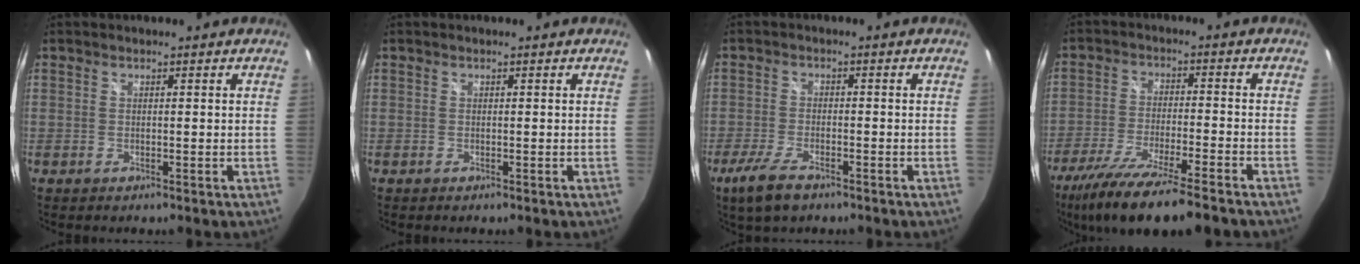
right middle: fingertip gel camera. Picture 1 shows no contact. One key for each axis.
{"total": 0.0}
{"total": 6.4, "fx": -4.4, "fy": 2.1, "fz": 4.2, "tx": -0.111, "ty": -0.018, "tz": -0.084}
{"total": 15.9, "fx": -12.7, "fy": 0.9, "fz": 9.6, "tx": -0.199, "ty": -0.041, "tz": -0.218}